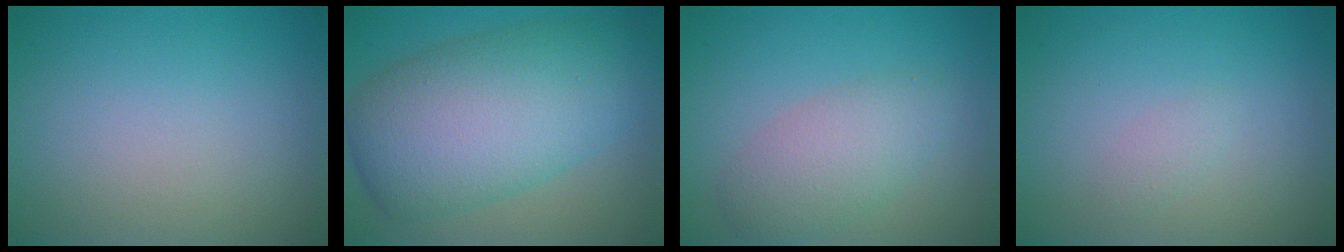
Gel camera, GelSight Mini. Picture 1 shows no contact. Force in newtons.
{"total": 11.6, "press": 11.6, "slide": 0.3}
{"total": 3.9, "press": 3.9, "slide": 0.1}
{"total": 0.8, "press": 0.8, "slide": 0.0}